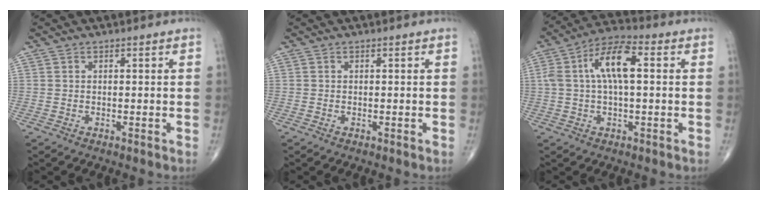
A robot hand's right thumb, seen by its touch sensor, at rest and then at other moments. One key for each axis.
{"total": 0.0}
{"total": 10.6, "fx": 1.6, "fy": 4.3, "fz": 9.6, "tx": -0.190, "ty": 0.031, "tz": 0.022}